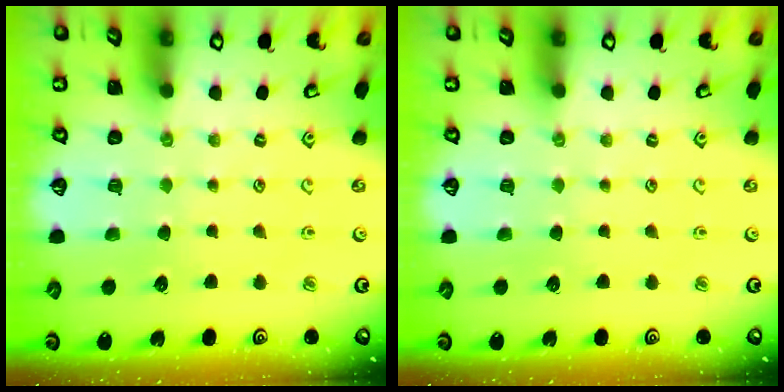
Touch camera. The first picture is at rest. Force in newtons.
{"total": 0.0}